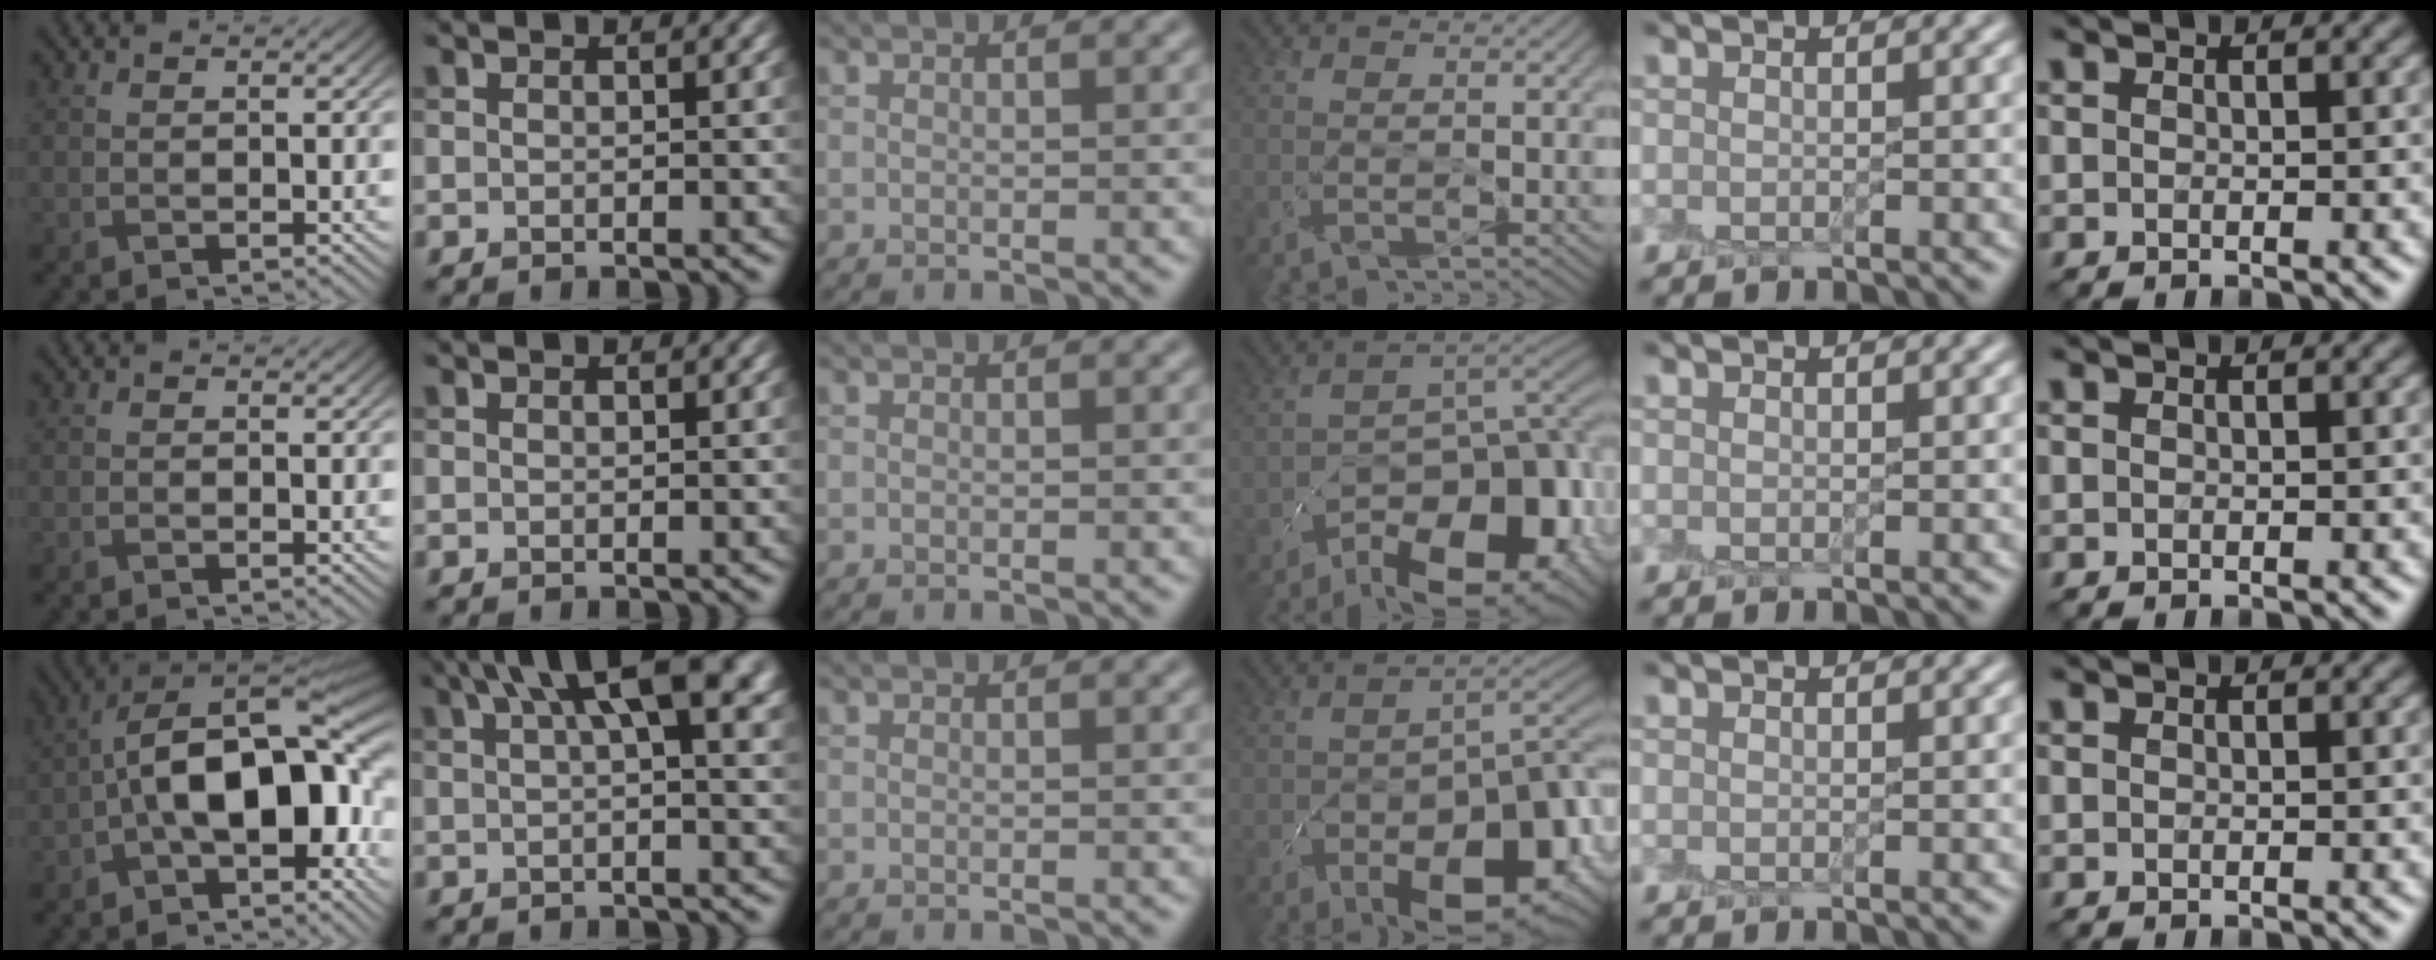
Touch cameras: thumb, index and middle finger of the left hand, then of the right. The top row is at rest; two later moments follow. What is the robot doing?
{"motion": "peel", "object": "plastic screen protector"}